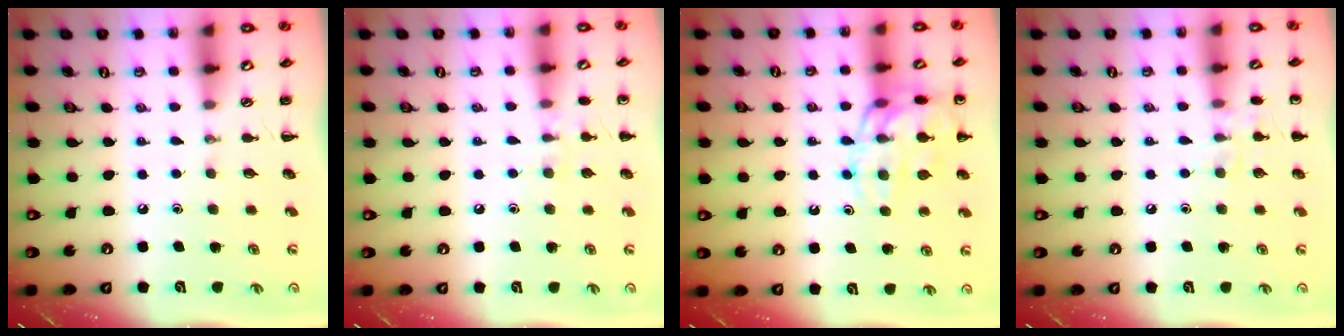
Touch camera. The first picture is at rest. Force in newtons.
{"total": 6.5, "press": 6.3, "slide": 1.8}
{"total": 15.8, "press": 15.8, "slide": 1.1}
{"total": 6.9, "press": 6.5, "slide": 2.1}